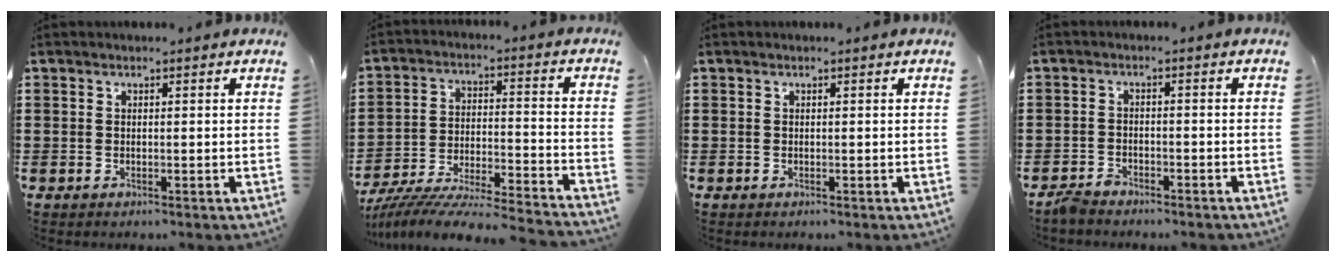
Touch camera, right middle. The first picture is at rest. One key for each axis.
{"total": 7.8, "fx": -7.6, "fy": 0.0, "fz": 1.8, "tx": -0.034, "ty": -0.001, "tz": -0.154}
{"total": 0.0}
{"total": 2.3, "fx": -2.2, "fy": 0.6, "fz": 0.4, "tx": -0.022, "ty": -0.002, "tz": -0.046}